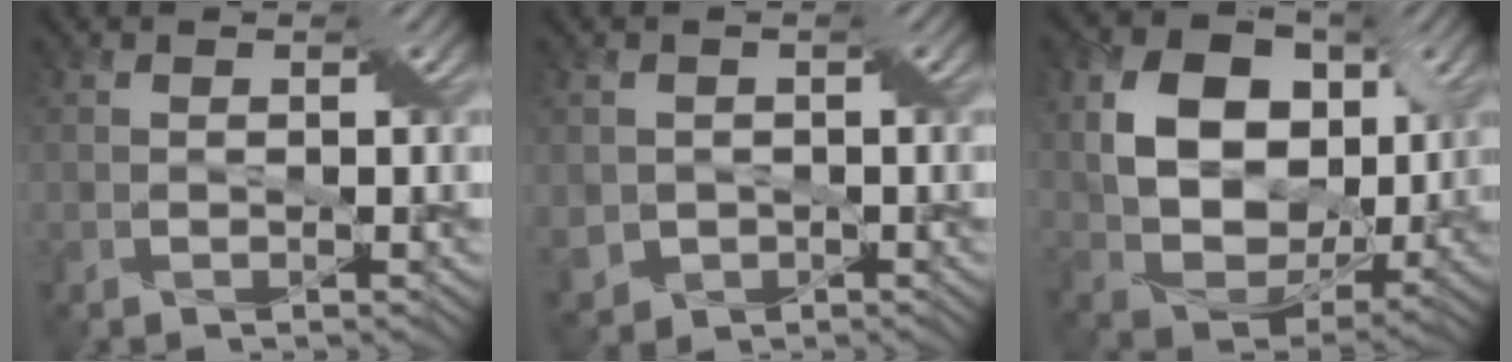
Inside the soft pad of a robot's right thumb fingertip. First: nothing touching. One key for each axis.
{"total": 3.5, "fx": -0.6, "fy": 3.3, "fz": 1.1, "tx": -0.043, "ty": -0.014, "tz": -0.014}
{"total": 12.4, "fx": 2.6, "fy": 9.0, "fz": 8.1, "tx": -0.180, "ty": -0.004, "tz": 0.044}